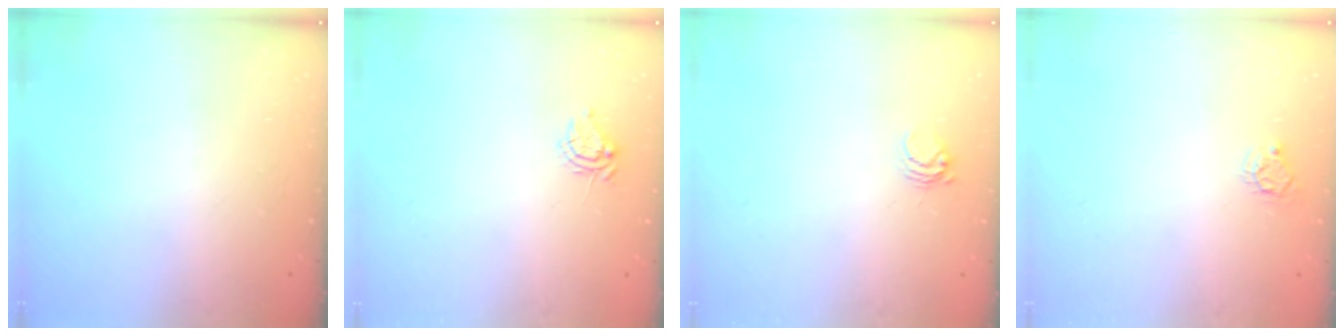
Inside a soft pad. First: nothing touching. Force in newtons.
{"total": 5.9, "press": 5.9, "slide": 0.5}
{"total": 4.4, "press": 4.4, "slide": 0.3}
{"total": 5.2, "press": 5.1, "slide": 0.4}